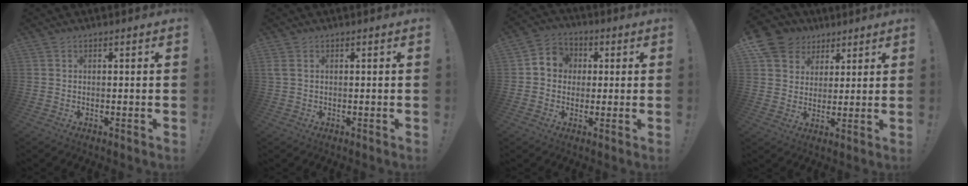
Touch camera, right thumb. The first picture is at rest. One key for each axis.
{"total": 1.7, "fx": 0.7, "fy": 0.8, "fz": 1.4, "tx": -0.030, "ty": 0.003, "tz": 0.014}
{"total": 7.2, "fx": 0.4, "fy": 6.7, "fz": 2.5, "tx": -0.033, "ty": 0.008, "tz": 0.011}
{"total": 10.1, "fx": 5.2, "fy": 8.3, "fz": 2.4, "tx": -0.046, "ty": -0.031, "tz": 0.109}